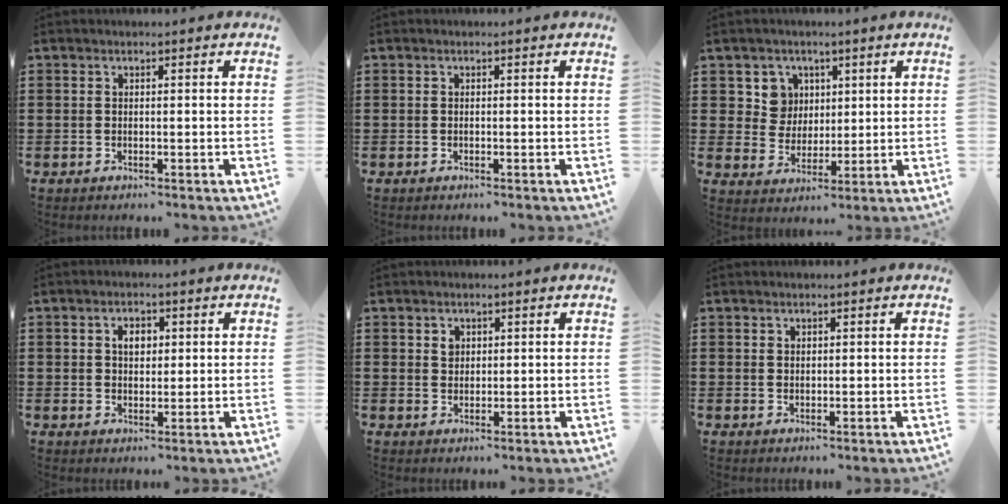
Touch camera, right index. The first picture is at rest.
{"total": 0.0}
{"total": 5.9, "force": [2.3, 5.3, 1.0], "torque": [-0.041, 0.015, 0.043]}
{"total": 2.9, "force": [0.8, 1.9, 2.0], "torque": [-0.037, 0.008, 0.010]}
{"total": 1.6, "force": [0.9, 1.1, 0.6], "torque": [-0.015, 0.002, 0.018]}
{"total": 0.9, "force": [0.7, 0.5, 0.1], "torque": [-0.004, 0.001, 0.013]}